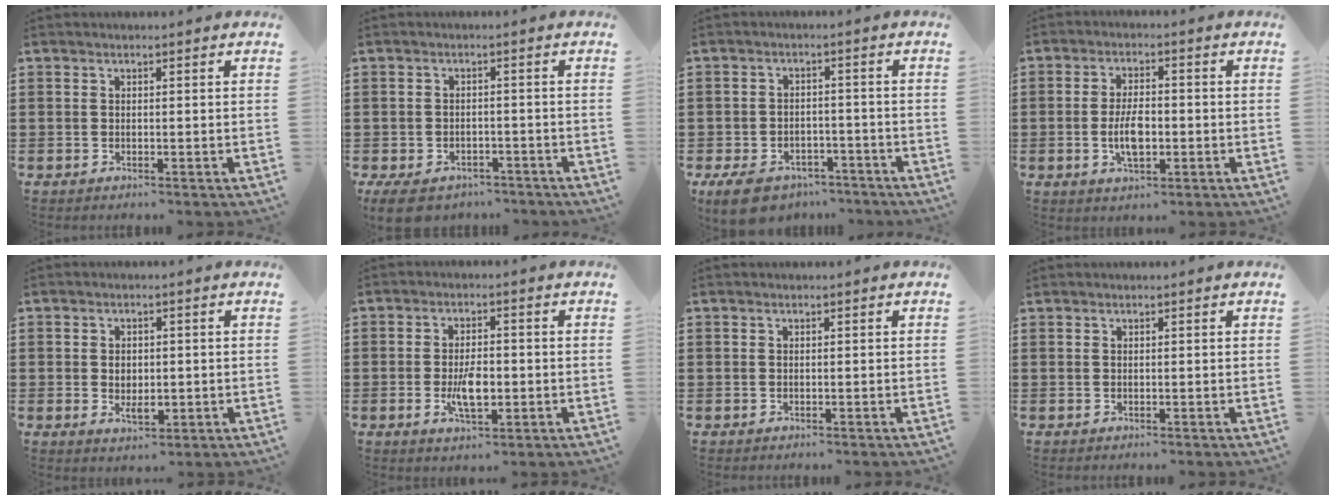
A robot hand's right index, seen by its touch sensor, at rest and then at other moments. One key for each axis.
{"total": 3.8, "fx": -3.5, "fy": 1.1, "fz": 0.8, "tx": -0.029, "ty": 0.001, "tz": -0.075}
{"total": 5.3, "fx": -4.6, "fy": 1.9, "fz": 1.7, "tx": -0.041, "ty": 0.009, "tz": -0.090}
{"total": 5.6, "fx": -0.9, "fy": 2.4, "fz": 5.0, "tx": -0.094, "ty": -0.001, "tz": -0.021}
{"total": 2.7, "fx": -0.1, "fy": 1.7, "fz": 2.1, "tx": -0.041, "ty": 0.004, "tz": -0.003}
{"total": 5.5, "fx": -1.0, "fy": 2.3, "fz": 4.9, "tx": -0.097, "ty": -0.001, "tz": -0.019}
{"total": 0.0}
{"total": 0.0}